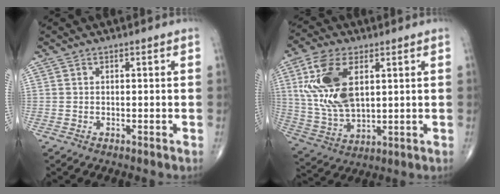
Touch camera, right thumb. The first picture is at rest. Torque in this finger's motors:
{"motor_torque": [1.04, 3.10, 1.89, 0.79, 0.22]}